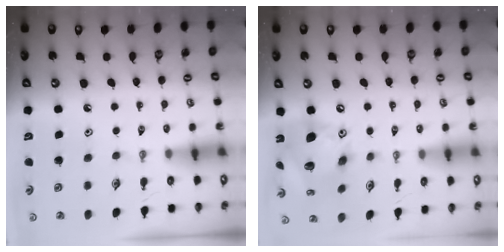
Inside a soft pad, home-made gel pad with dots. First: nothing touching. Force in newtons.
{"total": 17.6, "press": 17.3, "slide": 3.2}